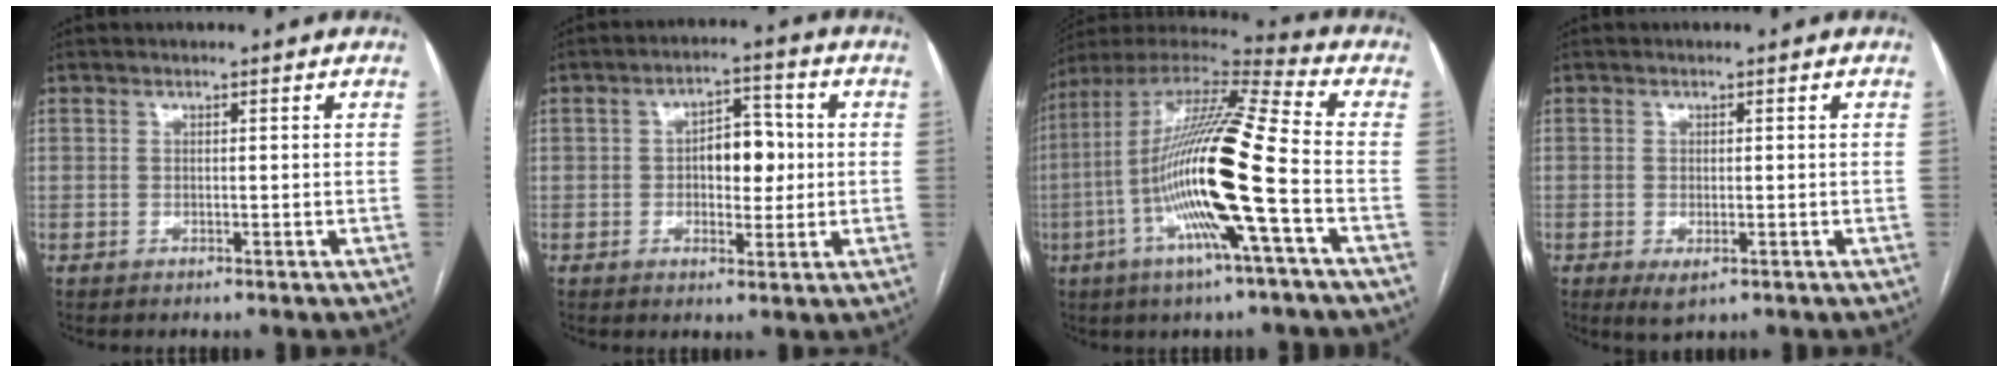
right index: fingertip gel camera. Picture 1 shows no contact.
{"total": 6.8, "force": [0.1, 3.6, 5.7], "torque": [-0.084, 0.018, 0.002]}
{"total": 20.8, "force": [-4.7, 0.5, 20.2], "torque": [-0.399, -0.008, -0.099]}
{"total": 2.7, "force": [-1.2, 1.1, 2.2], "torque": [-0.036, -0.005, -0.011]}